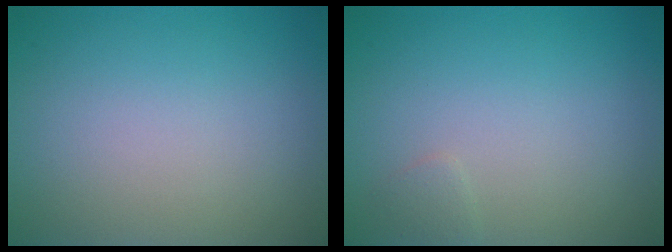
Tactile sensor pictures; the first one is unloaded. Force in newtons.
{"total": 0.7, "press": 0.7, "slide": 0.0}